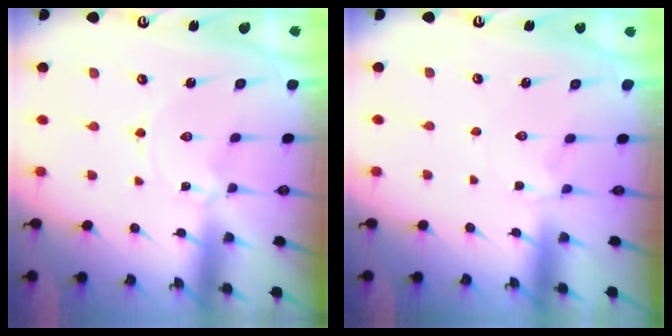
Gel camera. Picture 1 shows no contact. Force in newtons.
{"total": 1.7, "press": 1.6, "slide": 0.5}